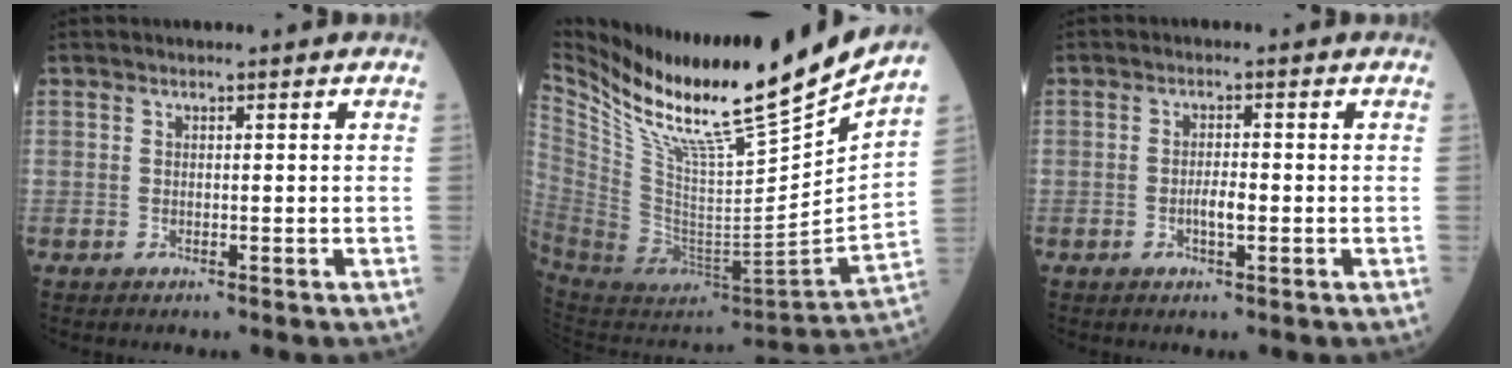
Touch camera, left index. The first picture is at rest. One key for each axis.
{"total": 26.8, "fx": 22.0, "fy": 0.1, "fz": 15.3, "tx": -0.269, "ty": -0.080, "tz": 0.368}
{"total": 2.4, "fx": -0.9, "fy": 0.6, "fz": 2.1, "tx": -0.040, "ty": -0.001, "tz": -0.015}